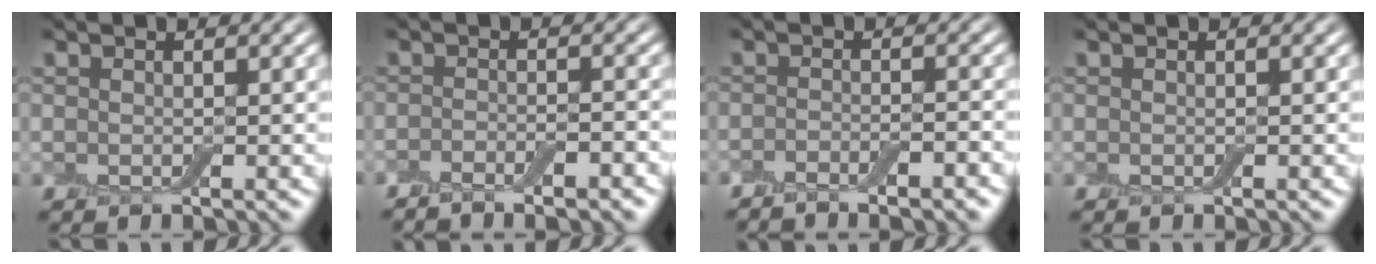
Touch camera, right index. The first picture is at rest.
{"total": 3.3, "force": [-2.4, 0.6, 2.2], "torque": [-0.038, 0.007, -0.041]}
{"total": 3.0, "force": [-2.3, 0.5, 1.8], "torque": [-0.033, 0.006, -0.040]}
{"total": 0.0}